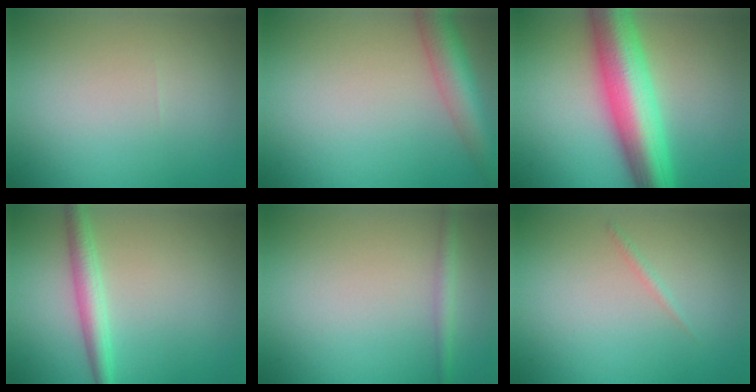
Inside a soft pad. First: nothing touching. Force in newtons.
{"total": 5.0, "press": 5.0, "slide": 0.2}
{"total": 9.9, "press": 9.9, "slide": 0.2}
{"total": 2.7, "press": 2.7, "slide": 0.0}
{"total": 1.5, "press": 1.5, "slide": 0.0}
{"total": 0.6, "press": 0.6, "slide": 0.0}